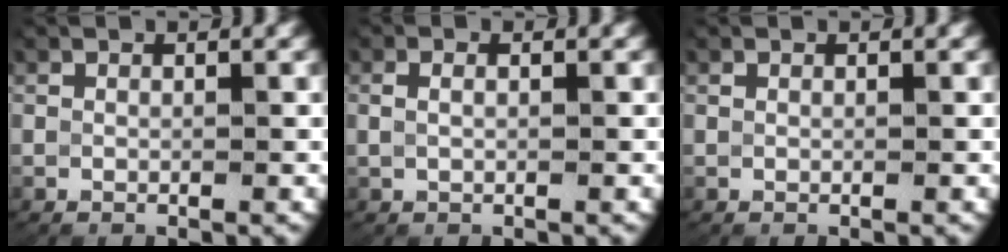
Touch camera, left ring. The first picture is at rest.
{"total": 1.1, "force": [0.2, 0.5, 0.9], "torque": [-0.024, -0.002, 0.008]}
{"total": 0.0}